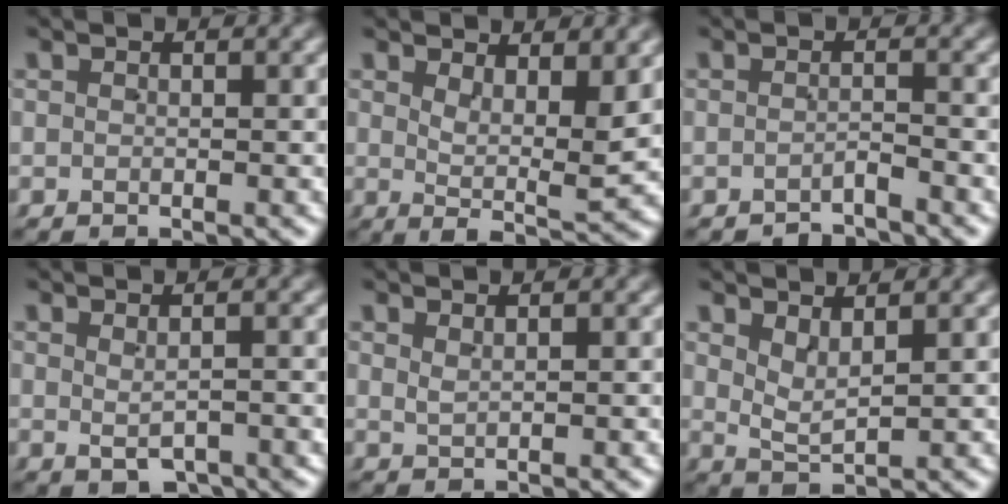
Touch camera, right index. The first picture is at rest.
{"total": 4.0, "force": [2.0, 0.9, 3.3], "torque": [-0.058, -0.021, 0.035]}
{"total": 1.8, "force": [-1.8, 0.0, 0.1], "torque": [0.000, -0.004, -0.034]}
{"total": 2.1, "force": [-0.8, 0.9, 1.7], "torque": [-0.020, -0.011, -0.002]}
{"total": 0.9, "force": [0.7, -0.2, 0.5], "torque": [-0.013, -0.002, 0.022]}
{"total": 2.3, "force": [1.8, 0.7, 1.4], "torque": [-0.029, -0.010, 0.039]}